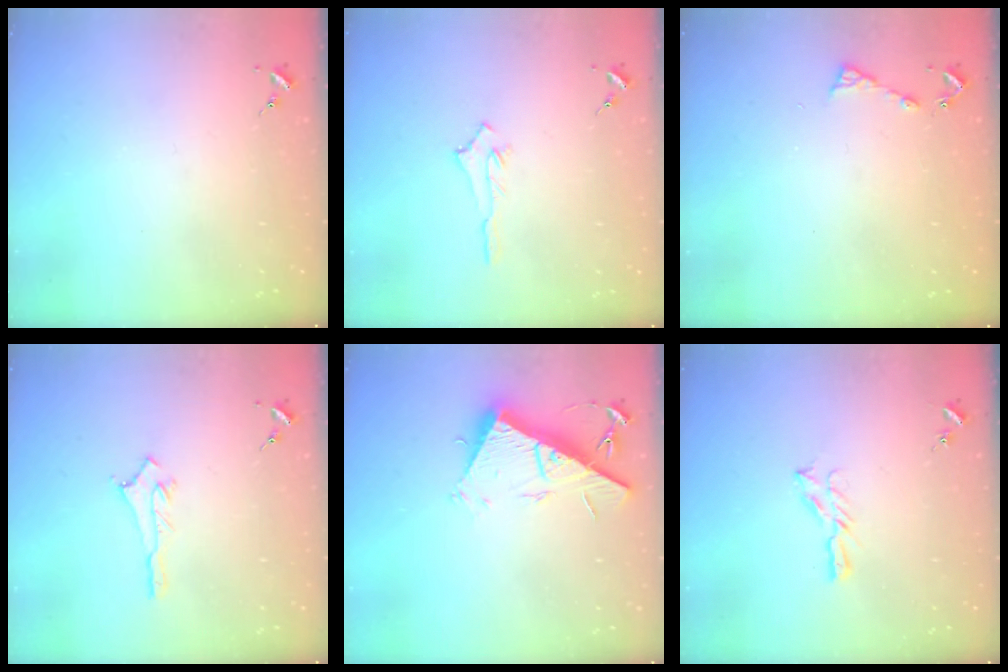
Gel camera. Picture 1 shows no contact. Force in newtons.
{"total": 4.3, "press": 4.2, "slide": 0.5}
{"total": 5.6, "press": 5.6, "slide": 0.7}
{"total": 2.9, "press": 2.9, "slide": 0.3}
{"total": 17.5, "press": 17.5, "slide": 0.4}
{"total": 5.1, "press": 5.1, "slide": 0.5}